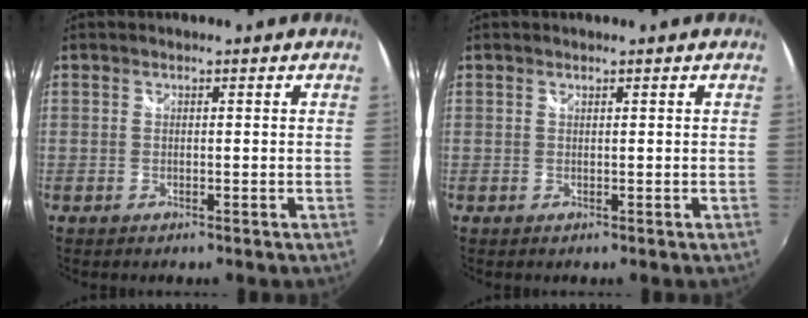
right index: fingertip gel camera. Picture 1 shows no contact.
{"total": 0.0}